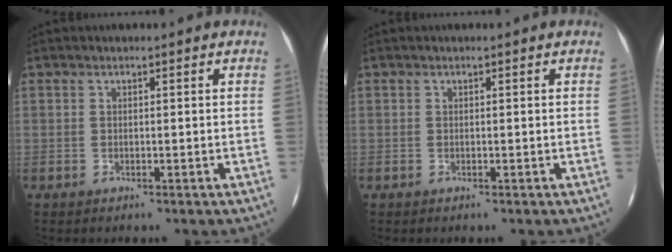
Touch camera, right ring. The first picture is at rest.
{"total": 0.0}